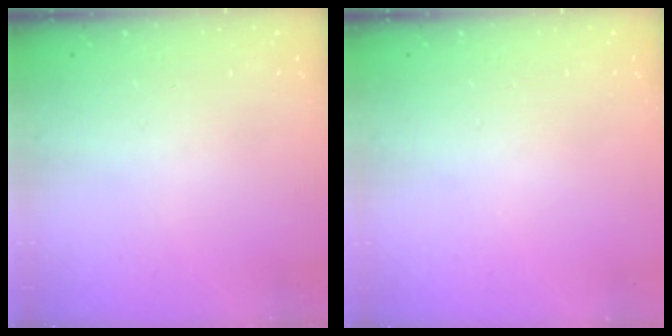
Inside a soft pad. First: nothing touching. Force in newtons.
{"total": 0.0}